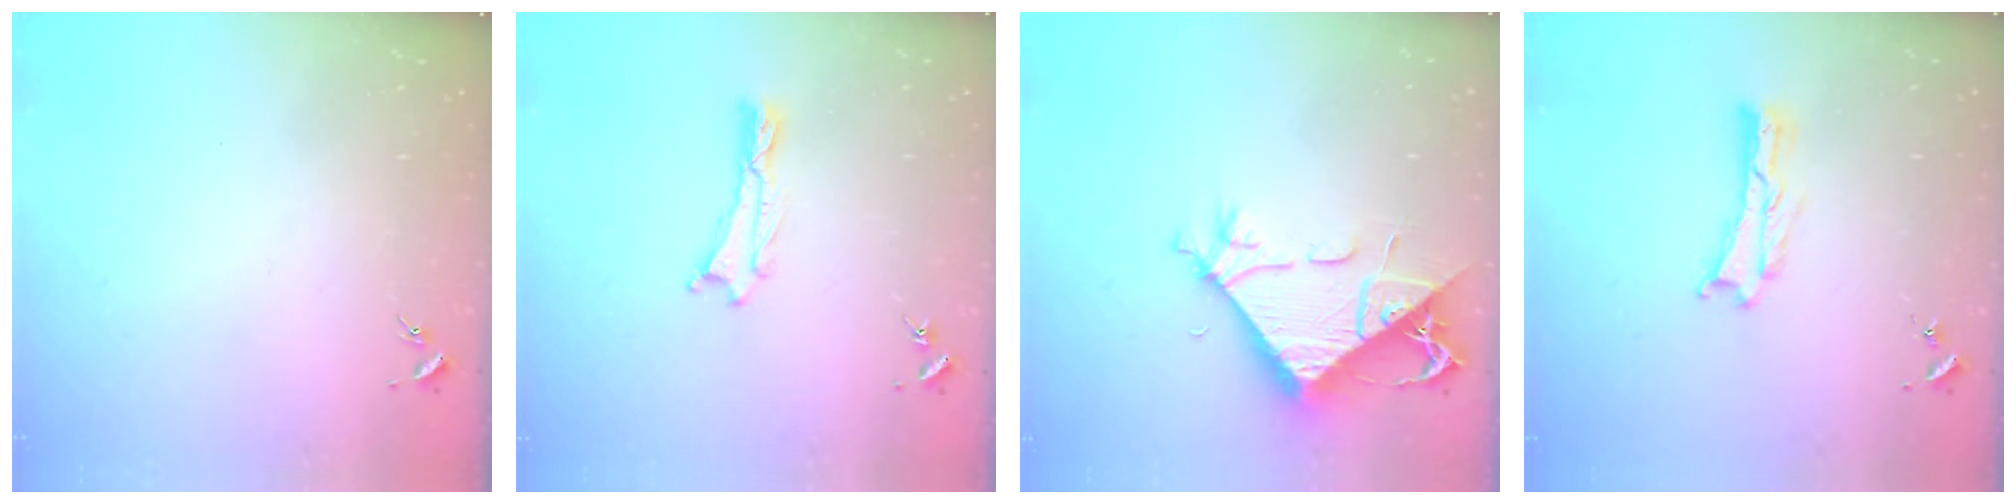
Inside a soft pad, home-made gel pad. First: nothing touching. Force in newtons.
{"total": 0.0}
{"total": 9.3, "press": 9.2, "slide": 0.9}
{"total": 0.0}